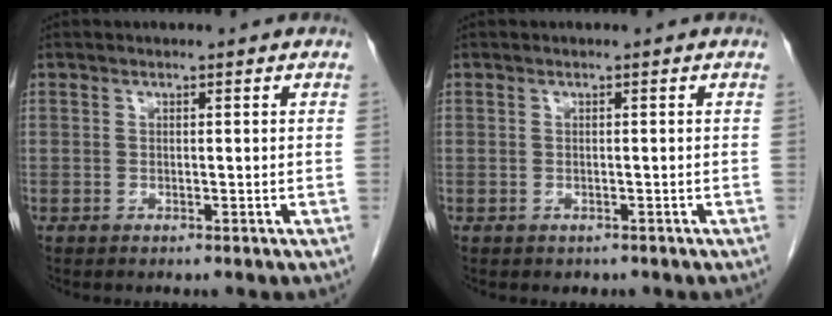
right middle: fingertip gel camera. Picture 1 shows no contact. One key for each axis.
{"total": 0.8, "fx": -0.5, "fy": 0.6, "fz": 0.1, "tx": -0.005, "ty": 0.002, "tz": -0.003}